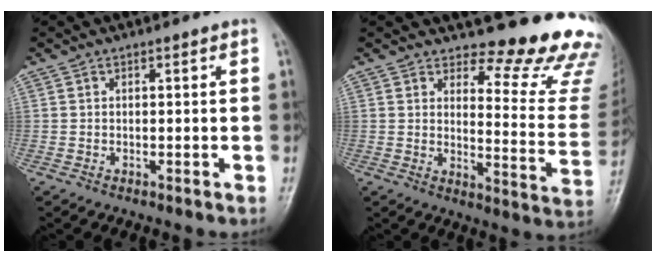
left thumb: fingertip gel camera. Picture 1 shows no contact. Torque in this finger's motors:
{"motor_torque": [0.71, 0.11, 0.62, -1.33, 0.06]}